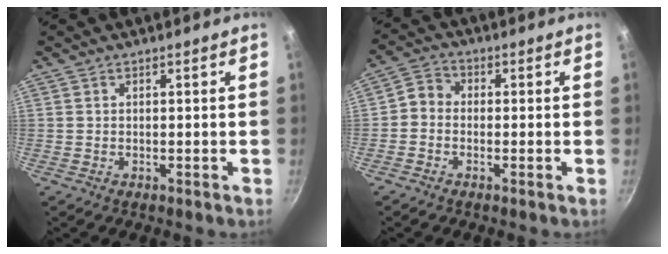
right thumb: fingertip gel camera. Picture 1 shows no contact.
{"total": 3.5, "force": [-1.1, 2.9, 1.7], "torque": [-0.024, 0.020, -0.036]}